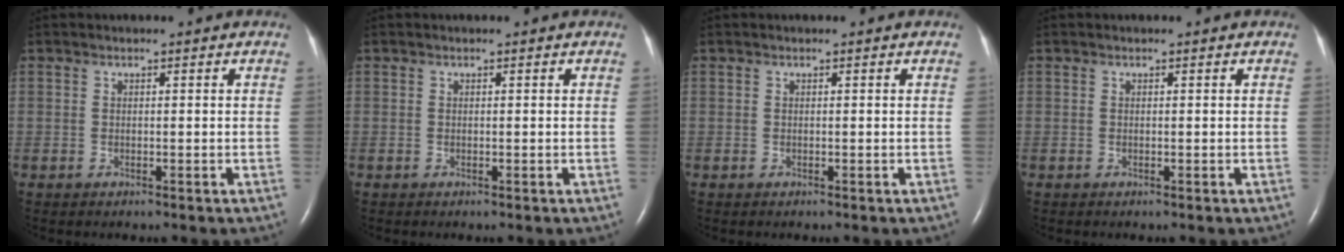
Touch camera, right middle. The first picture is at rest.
{"total": 0.0}
{"total": 0.0}
{"total": 0.0}